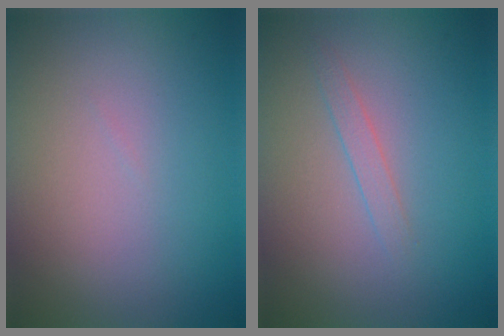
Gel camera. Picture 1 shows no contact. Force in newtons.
{"total": 1.0, "press": 1.0, "slide": 0.0}